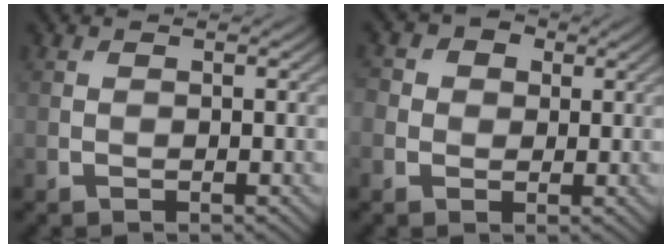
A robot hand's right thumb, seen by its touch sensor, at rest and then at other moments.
{"total": 4.3, "force": [0.9, 3.8, 1.8], "torque": [-0.042, 0.011, -0.006]}